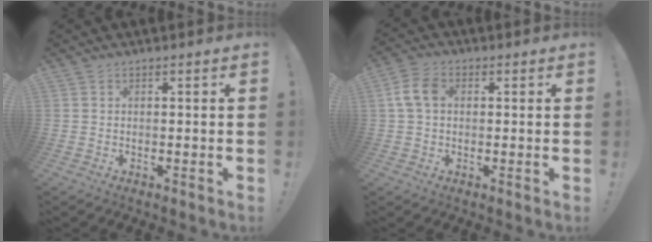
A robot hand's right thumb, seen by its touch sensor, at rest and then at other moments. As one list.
[{"total": 7.3, "force": [0.9, 4.8, 5.3], "torque": [-0.112, 0.014, 0.022]}]